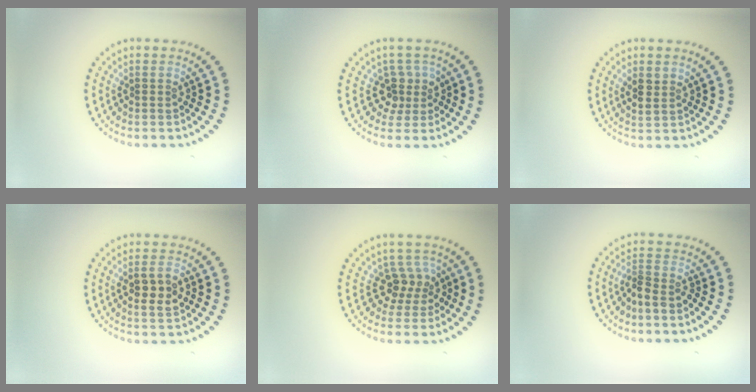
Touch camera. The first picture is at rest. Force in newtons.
{"total": 2.7, "press": 2.0, "slide": 1.8}
{"total": 1.8, "press": 1.6, "slide": 0.9}
{"total": 2.5, "press": 2.4, "slide": 0.5}
{"total": 2.7, "press": 2.0, "slide": 1.8}
{"total": 2.0, "press": 1.4, "slide": 1.4}